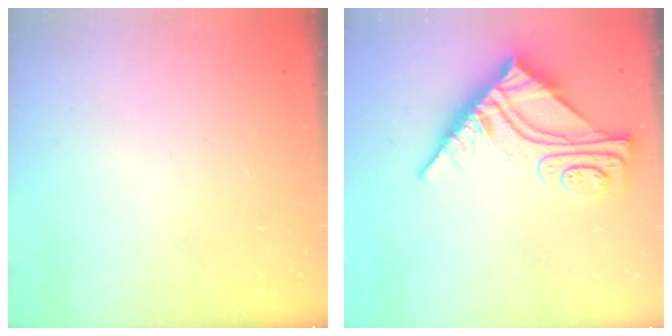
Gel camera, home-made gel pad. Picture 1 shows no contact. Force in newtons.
{"total": 12.1, "press": 12.0, "slide": 1.4}